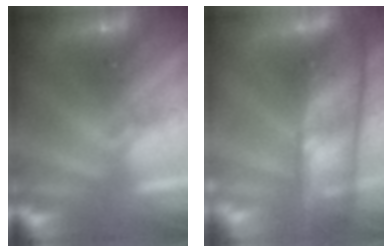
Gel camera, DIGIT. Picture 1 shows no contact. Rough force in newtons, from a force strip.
{"total": 5.6}